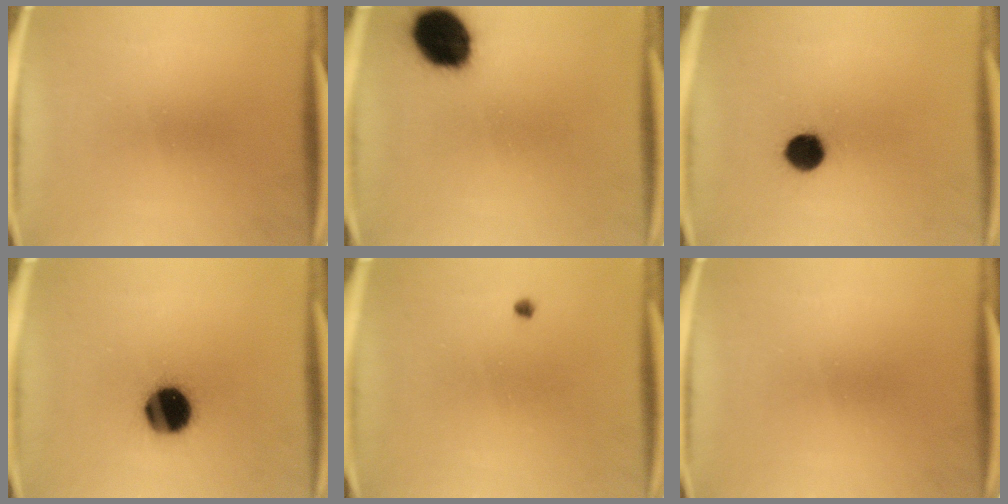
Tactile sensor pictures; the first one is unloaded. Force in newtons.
{"total": 14.5}
{"total": 6.8}
{"total": 14.9}
{"total": 0.6}
{"total": 0.0}